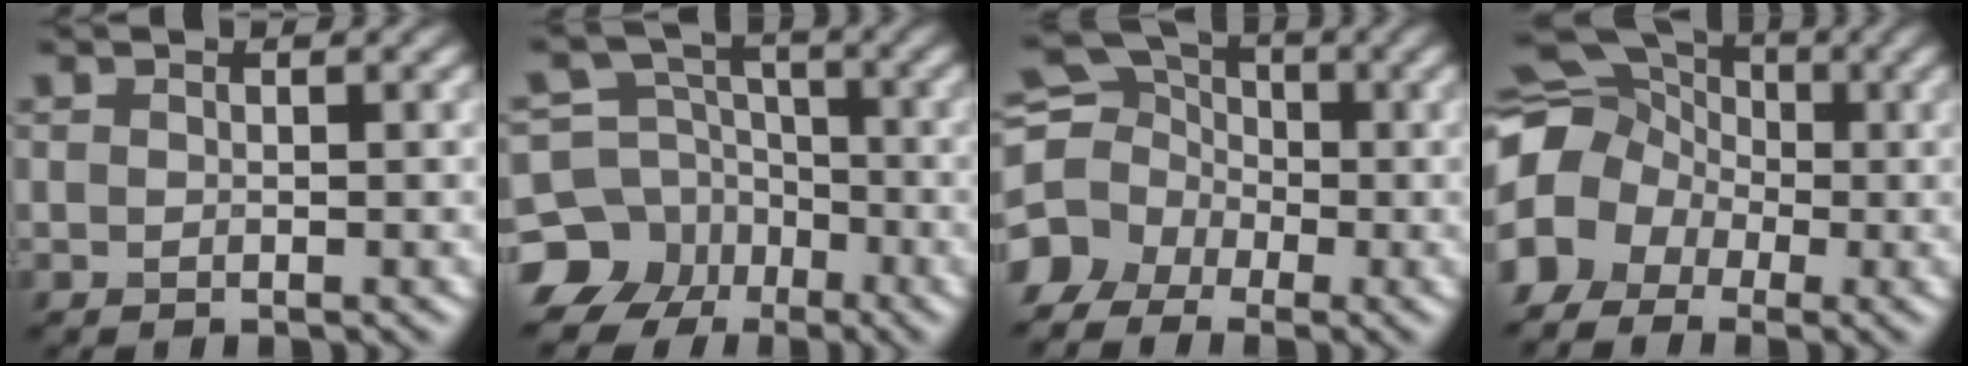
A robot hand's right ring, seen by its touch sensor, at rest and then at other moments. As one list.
[{"total": 9.9, "force": [-5.3, 8.2, 1.9], "torque": [-0.038, -0.019, -0.114]}, {"total": 6.3, "force": [-2.0, 5.5, 2.4], "torque": [-0.039, 0.001, -0.046]}, {"total": 10.9, "force": [-2.0, 9.5, 5.0], "torque": [-0.106, 0.015, -0.077]}]